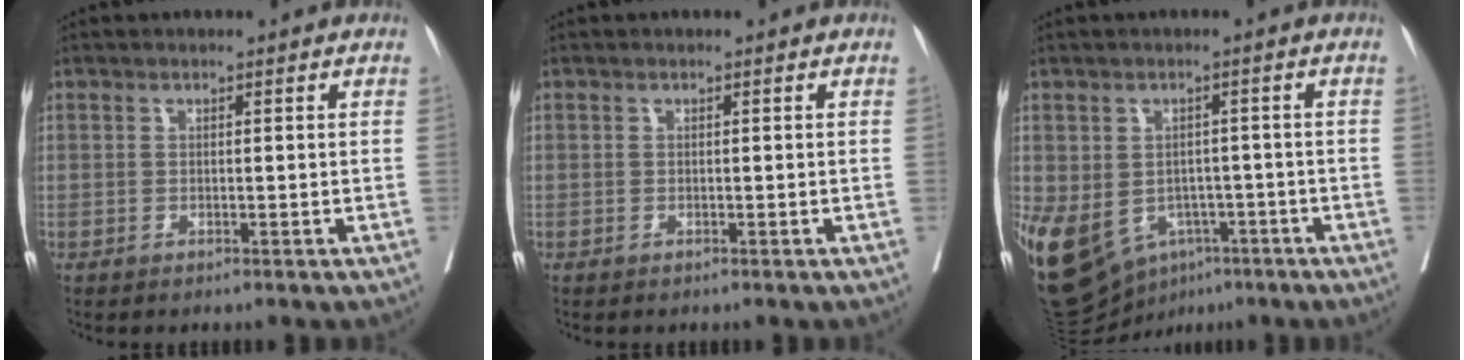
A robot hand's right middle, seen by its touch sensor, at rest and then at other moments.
{"total": 0.0}
{"total": 14.9, "force": [-7.0, 10.4, 8.1], "torque": [-0.183, 0.001, -0.096]}